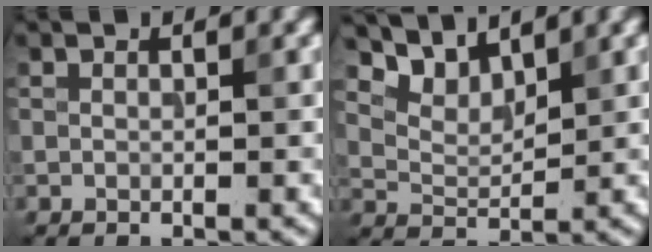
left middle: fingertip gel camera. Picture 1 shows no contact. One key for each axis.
{"total": 3.5, "fx": 3.2, "fy": 0.9, "fz": 1.0, "tx": -0.031, "ty": -0.005, "tz": 0.063}